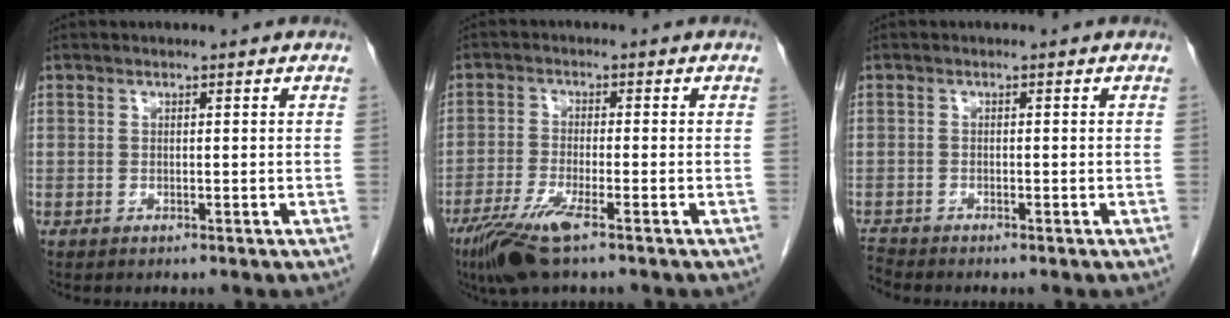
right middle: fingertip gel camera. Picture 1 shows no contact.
{"total": 7.1, "force": [-4.5, 0.7, 5.4], "torque": [-0.111, -0.018, -0.083]}
{"total": 1.7, "force": [-1.7, -0.2, -0.1], "torque": [-0.003, -0.010, -0.032]}